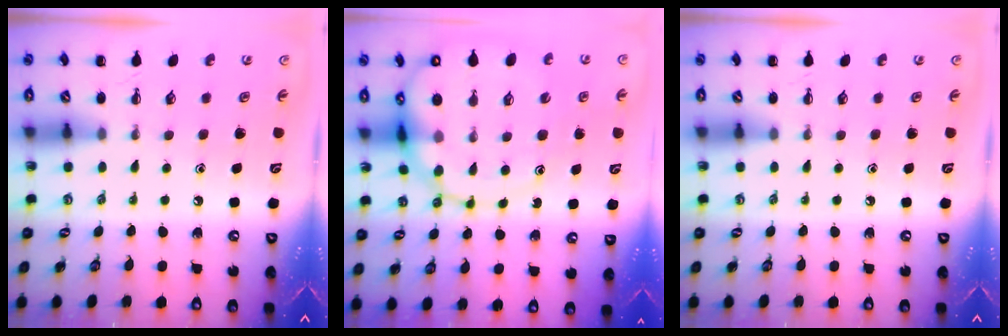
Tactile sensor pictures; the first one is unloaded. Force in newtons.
{"total": 15.9, "press": 15.6, "slide": 3.3}
{"total": 0.0}